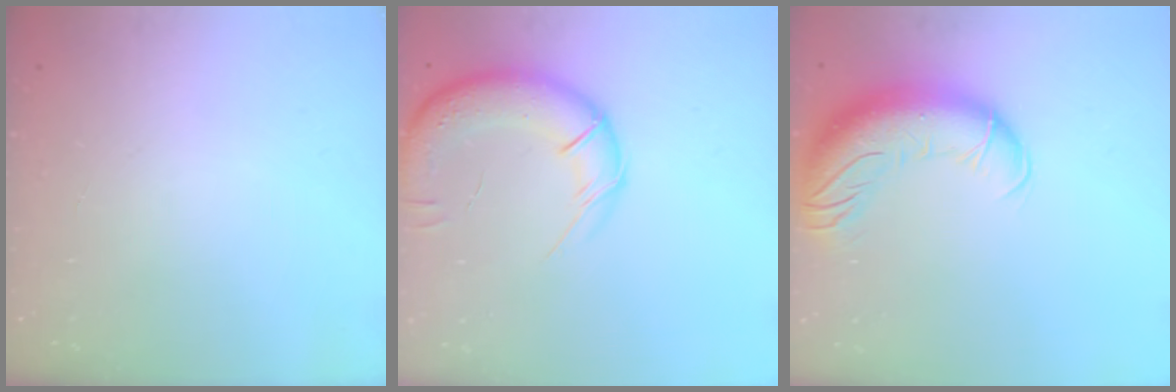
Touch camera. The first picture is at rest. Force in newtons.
{"total": 15.8, "press": 15.3, "slide": 4.0}
{"total": 16.7, "press": 16.2, "slide": 4.0}